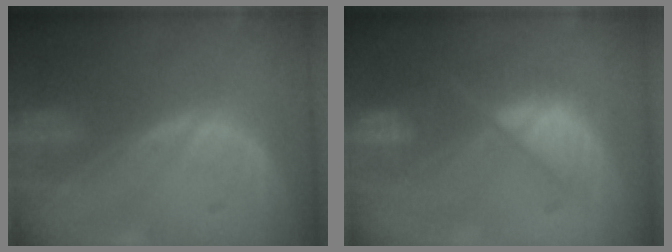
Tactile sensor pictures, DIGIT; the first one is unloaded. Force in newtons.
{"total": 9.4, "press": 7.9, "slide": 5.0}